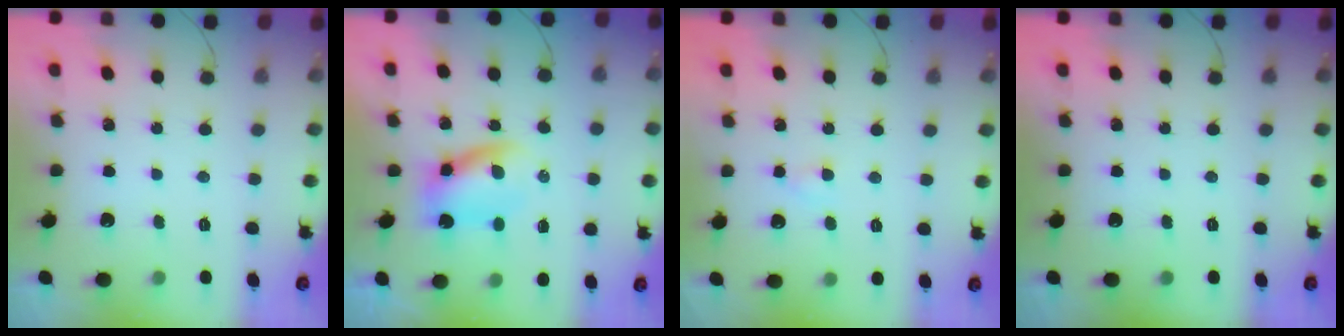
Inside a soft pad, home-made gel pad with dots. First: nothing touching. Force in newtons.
{"total": 4.7, "press": 4.6, "slide": 0.9}
{"total": 2.7, "press": 2.5, "slide": 1.0}
{"total": 0.0}